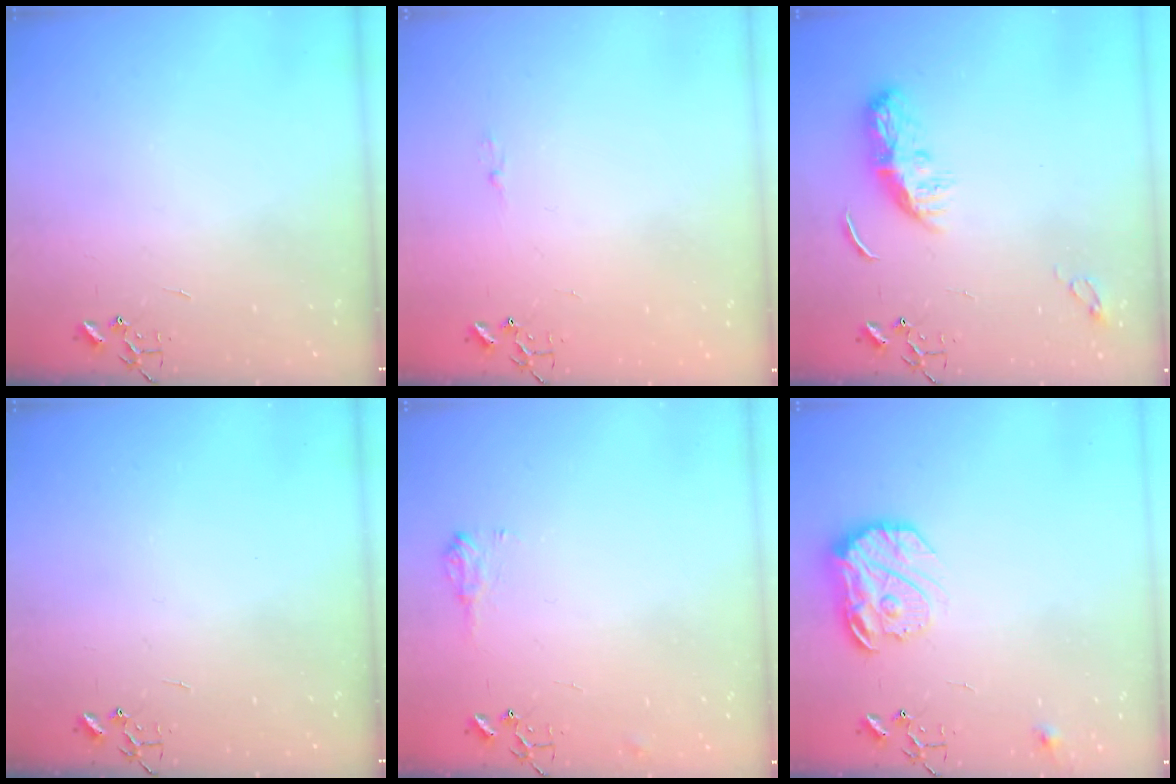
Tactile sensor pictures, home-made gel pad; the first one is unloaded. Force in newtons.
{"total": 3.4, "press": 3.4, "slide": 0.5}
{"total": 8.7, "press": 8.7, "slide": 0.3}
{"total": 0.0}
{"total": 7.7, "press": 7.7, "slide": 0.1}
{"total": 16.2, "press": 16.1, "slide": 1.4}